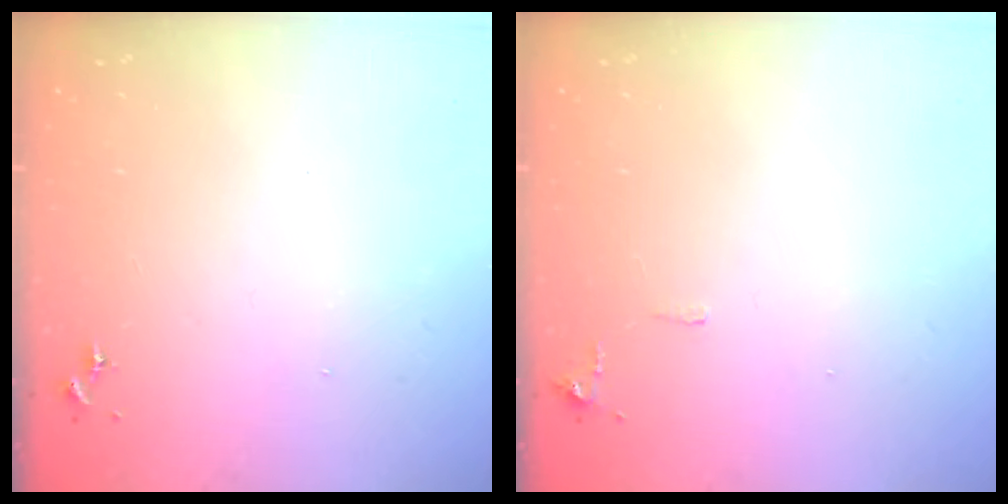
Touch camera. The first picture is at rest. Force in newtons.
{"total": 5.0, "press": 5.0, "slide": 0.8}